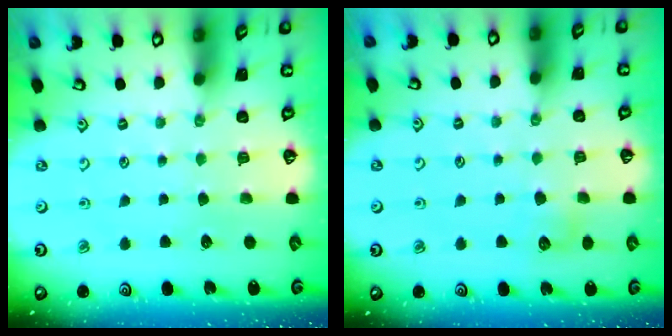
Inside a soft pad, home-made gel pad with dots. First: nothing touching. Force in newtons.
{"total": 7.0, "press": 7.0, "slide": 0.7}